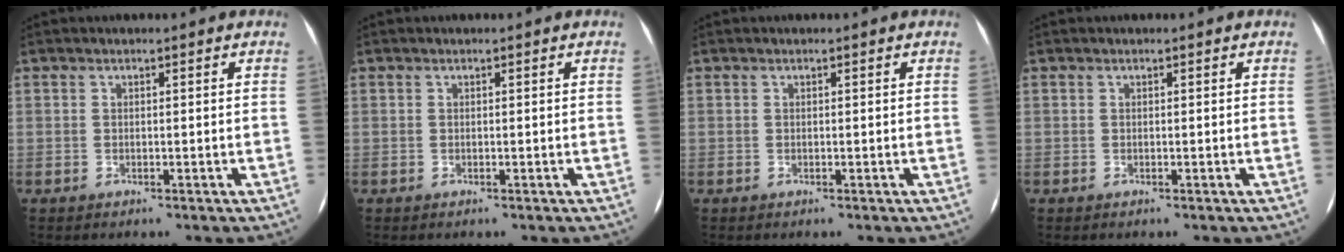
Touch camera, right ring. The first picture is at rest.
{"total": 0.0}
{"total": 0.0}
{"total": 0.0}